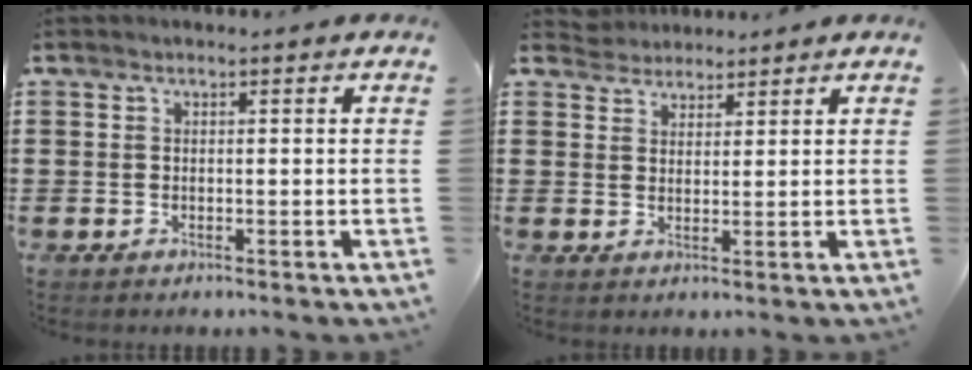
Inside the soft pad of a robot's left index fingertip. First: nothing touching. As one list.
[{"total": 2.4, "force": [2.2, 0.9, -0.5], "torque": [-0.001, 0.003, 0.044]}]